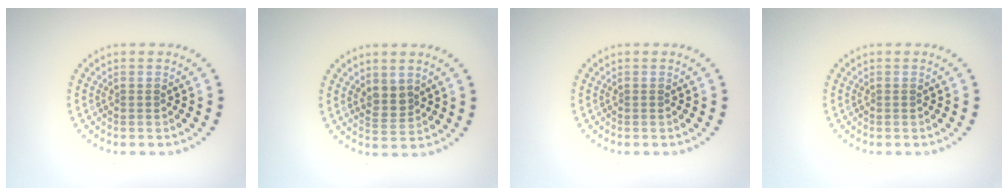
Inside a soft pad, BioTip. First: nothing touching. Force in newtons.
{"total": 2.0, "press": 1.8, "slide": 0.9}
{"total": 0.0}
{"total": 0.0}